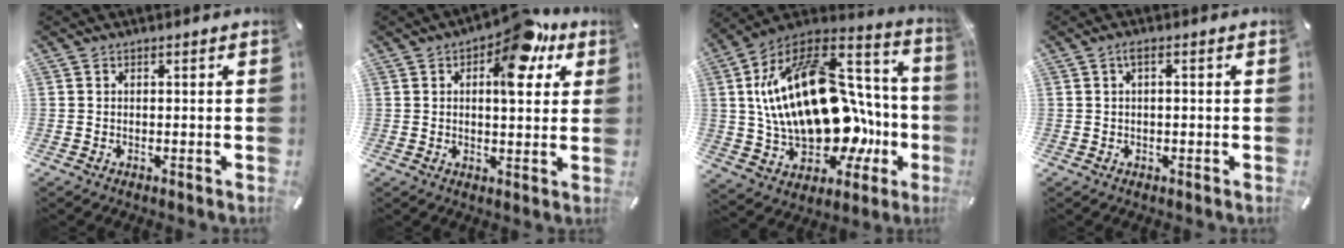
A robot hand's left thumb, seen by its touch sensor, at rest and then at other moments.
{"total": 13.4, "force": [6.4, 6.4, 10.0], "torque": [-0.122, -0.034, 0.100]}
{"total": 30.9, "force": [0.1, 19.1, 24.3], "torque": [-0.444, -0.026, 0.028]}
{"total": 2.1, "force": [0.1, 0.7, 2.0], "torque": [-0.037, 0.004, 0.000]}